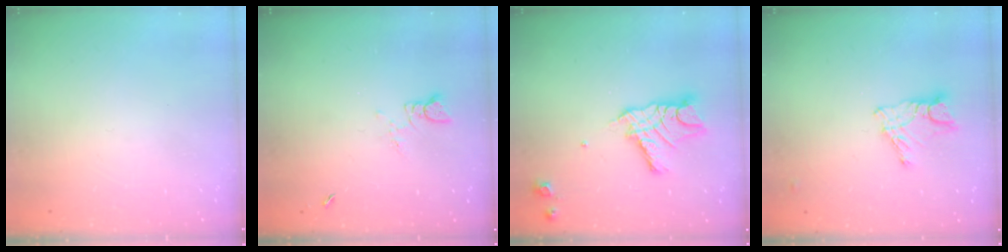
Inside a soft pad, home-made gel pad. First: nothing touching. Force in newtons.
{"total": 1.0, "press": 1.0, "slide": 0.1}
{"total": 12.0, "press": 11.9, "slide": 1.0}
{"total": 9.6, "press": 9.6, "slide": 0.7}